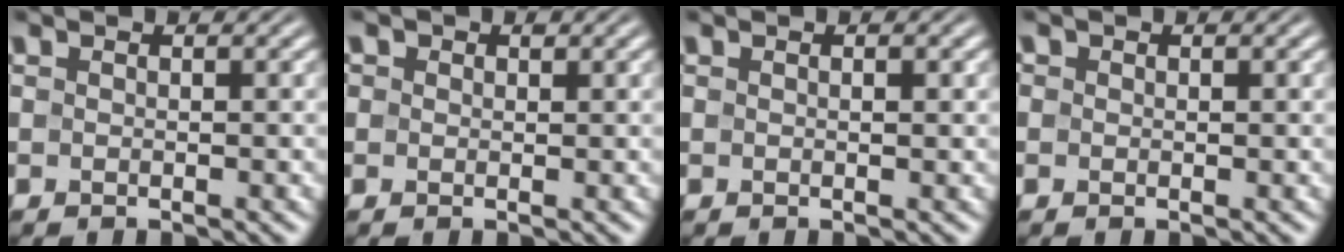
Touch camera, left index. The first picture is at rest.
{"total": 1.0, "force": [0.6, 0.7, 0.3], "torque": [-0.003, -0.002, 0.003]}
{"total": 0.7, "force": [0.2, 0.1, 0.7], "torque": [-0.011, 0.003, 0.003]}
{"total": 0.5, "force": [0.2, 0.4, 0.2], "torque": [0.000, -0.003, 0.000]}